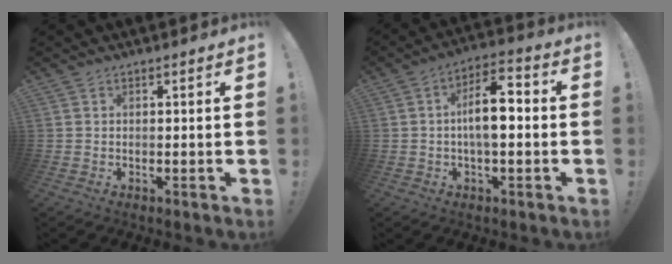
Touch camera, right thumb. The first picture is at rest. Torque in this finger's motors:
{"motor_torque": [1.77, 1.81, 1.26, -0.12, 0.15]}